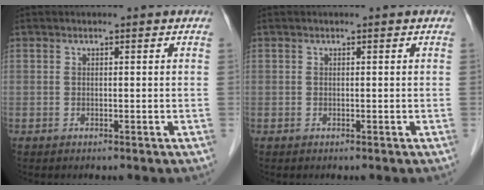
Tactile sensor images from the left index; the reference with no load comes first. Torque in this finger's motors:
{"motor_torque": [0.00, 0.00, 0.00, 0.00]}